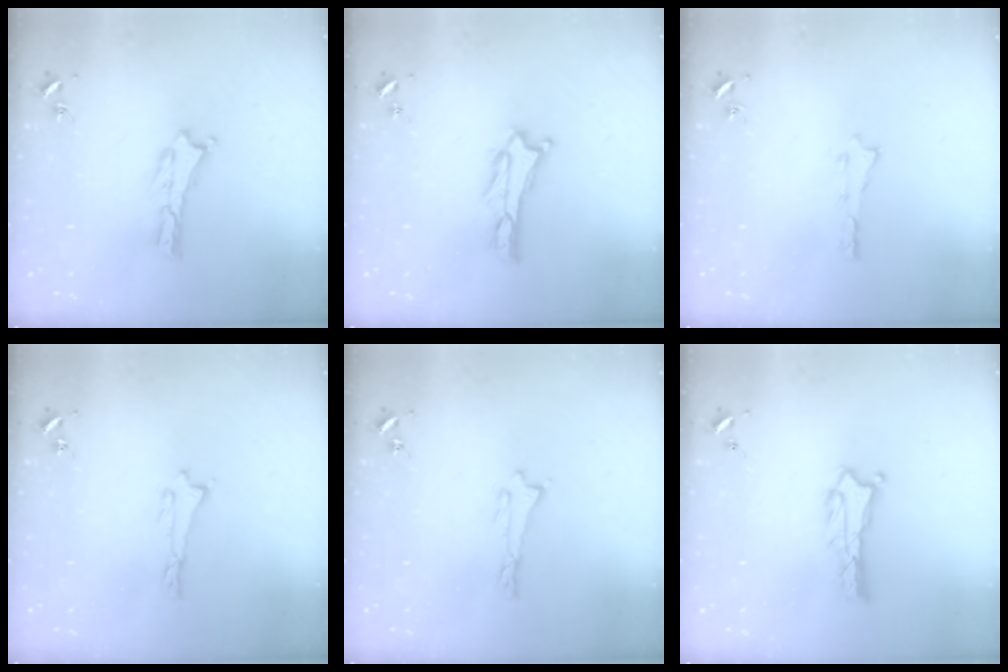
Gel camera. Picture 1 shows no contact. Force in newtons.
{"total": 0.9, "press": 0.9, "slide": 0.2}
{"total": 0.0}
{"total": 0.0}
{"total": 0.0}
{"total": 1.3, "press": 1.2, "slide": 0.1}